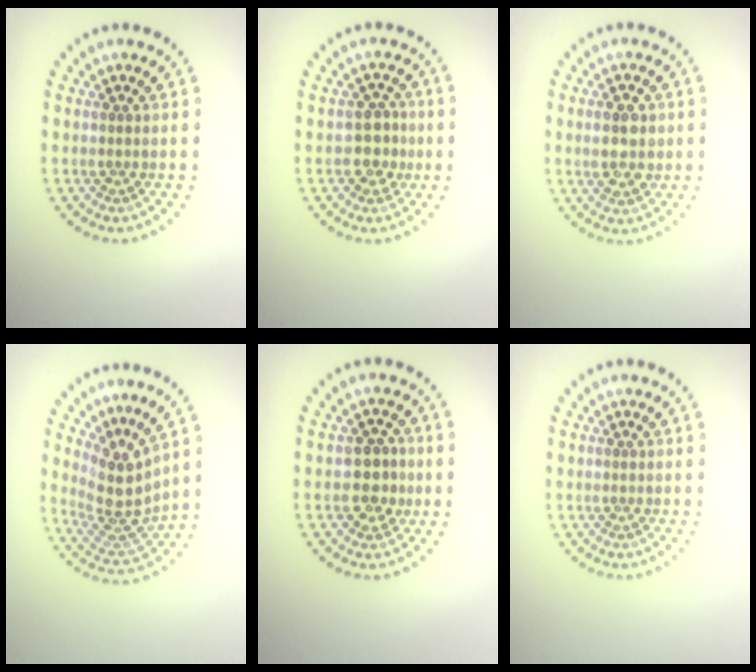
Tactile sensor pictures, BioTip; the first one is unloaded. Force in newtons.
{"total": 2.7, "press": 2.6, "slide": 0.8}
{"total": 2.9, "press": 2.9, "slide": 0.4}
{"total": 4.3, "press": 3.2, "slide": 2.9}
{"total": 3.0, "press": 2.9, "slide": 0.7}
{"total": 0.0}